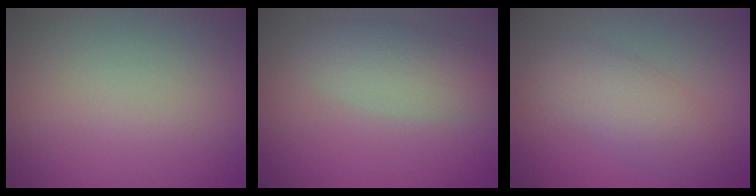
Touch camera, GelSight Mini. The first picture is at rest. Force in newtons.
{"total": 3.6, "press": 3.6, "slide": 0.4}
{"total": 4.0, "press": 4.0, "slide": 0.2}